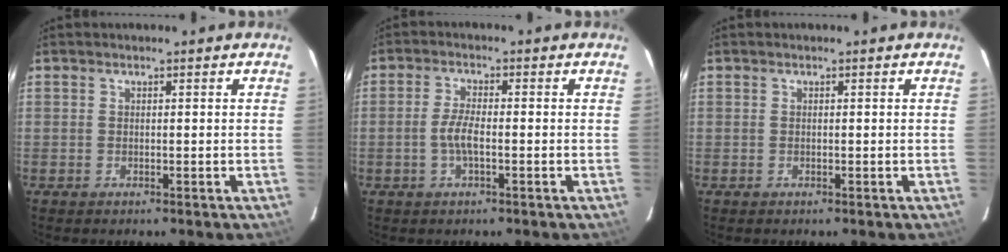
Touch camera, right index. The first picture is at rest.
{"total": 3.8, "force": [-1.0, 1.0, 3.6], "torque": [-0.074, 0.001, -0.020]}
{"total": 0.0}